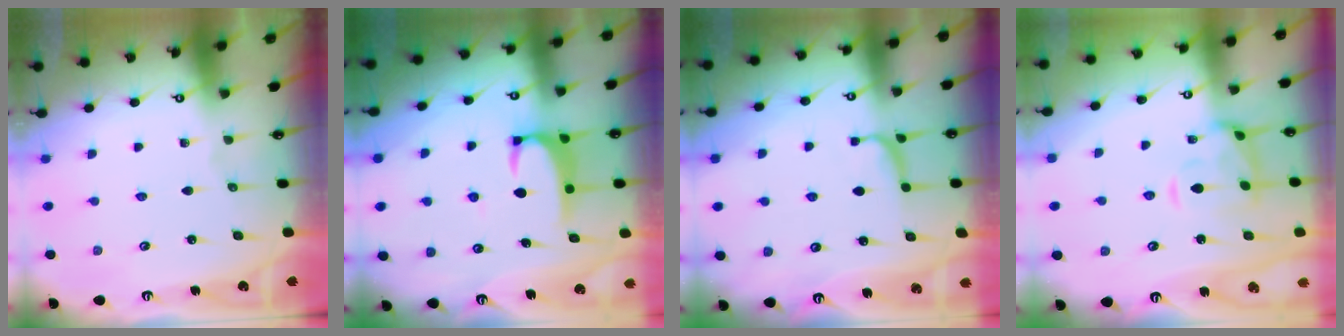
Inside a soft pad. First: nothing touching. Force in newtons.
{"total": 2.1, "press": 2.1, "slide": 0.3}
{"total": 2.0, "press": 1.9, "slide": 0.4}
{"total": 3.8, "press": 3.5, "slide": 1.5}